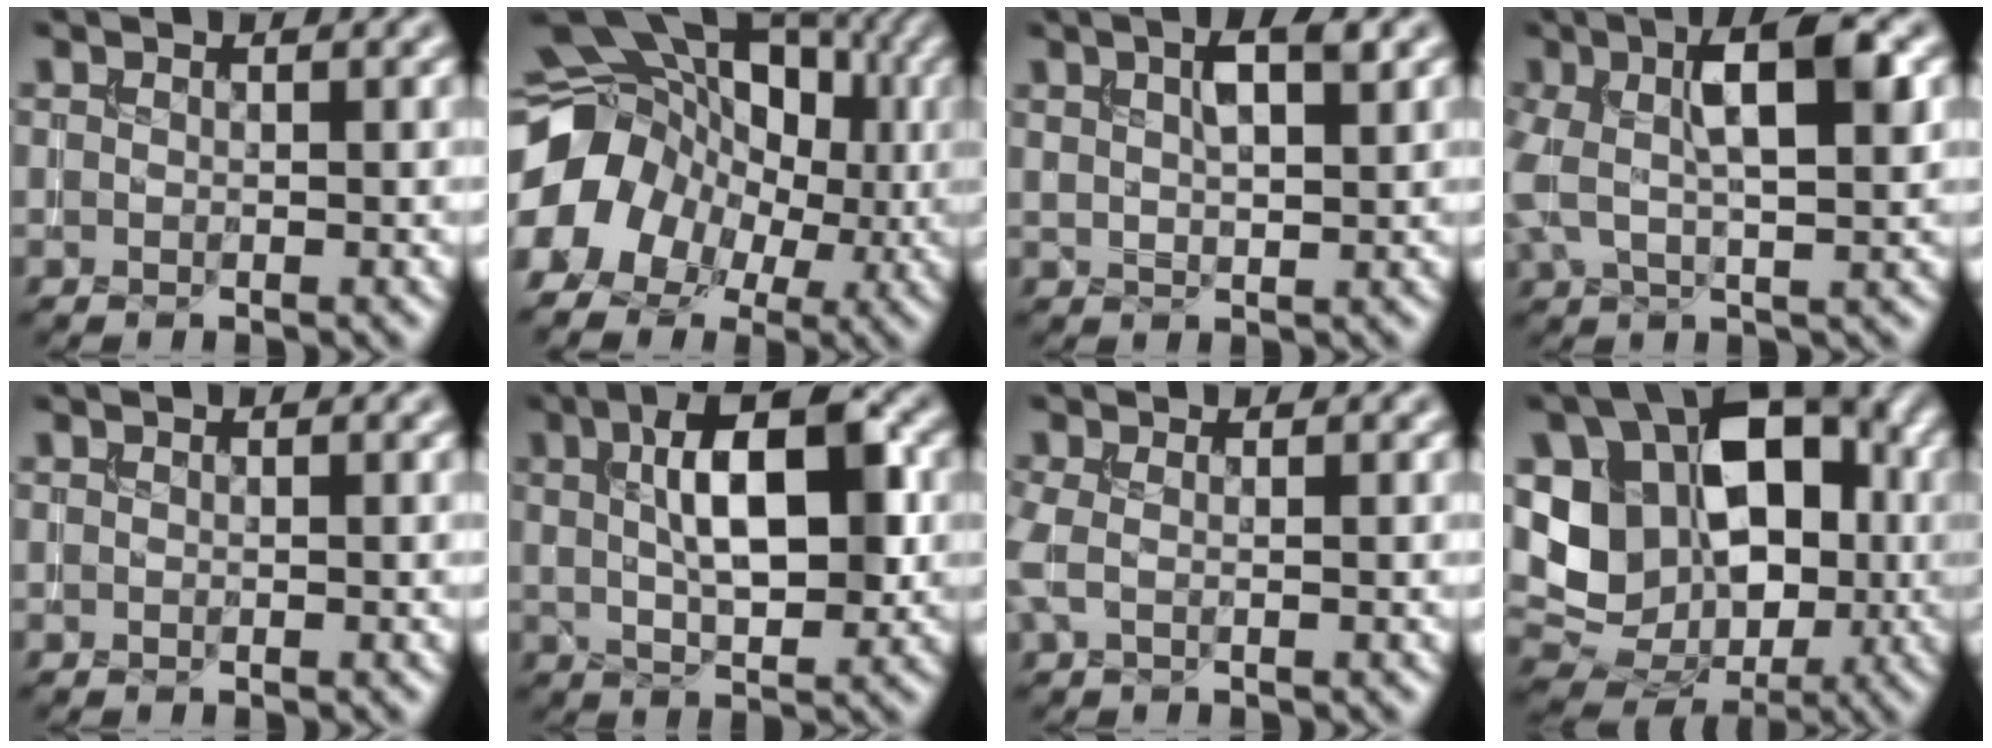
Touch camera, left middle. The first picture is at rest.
{"total": 15.4, "force": [-1.8, 12.7, 8.4], "torque": [-0.143, -0.002, -0.048]}
{"total": 3.5, "force": [1.7, 1.2, 2.9], "torque": [-0.055, 0.008, 0.031]}
{"total": 7.6, "force": [1.4, 2.7, 6.9], "torque": [-0.132, 0.010, 0.017]}
{"total": 0.0}
{"total": 8.7, "force": [1.9, 3.4, 7.8], "torque": [-0.119, 0.014, 0.025]}
{"total": 1.7, "force": [0.0, 0.7, 1.6], "torque": [-0.042, 0.002, -0.007]}
{"total": 14.6, "force": [1.0, 10.5, 10.0], "torque": [-0.158, -0.001, 0.026]}